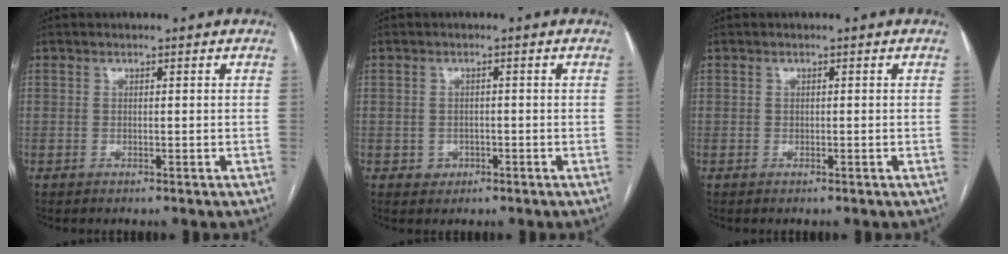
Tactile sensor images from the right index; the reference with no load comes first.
{"total": 2.0, "force": [-0.7, 1.8, 0.2], "torque": [0.003, 0.007, -0.006]}
{"total": 0.0}